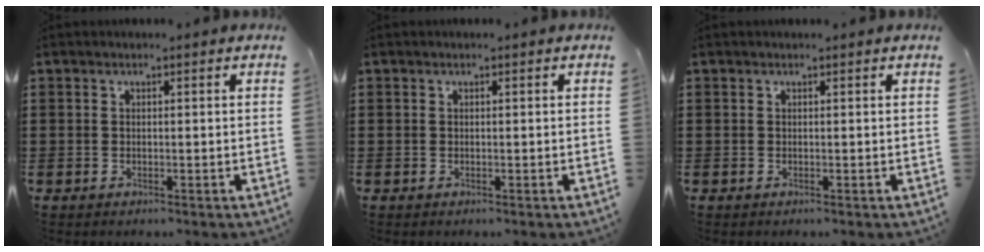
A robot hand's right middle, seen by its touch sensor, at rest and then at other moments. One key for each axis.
{"total": 0.0}
{"total": 0.0}